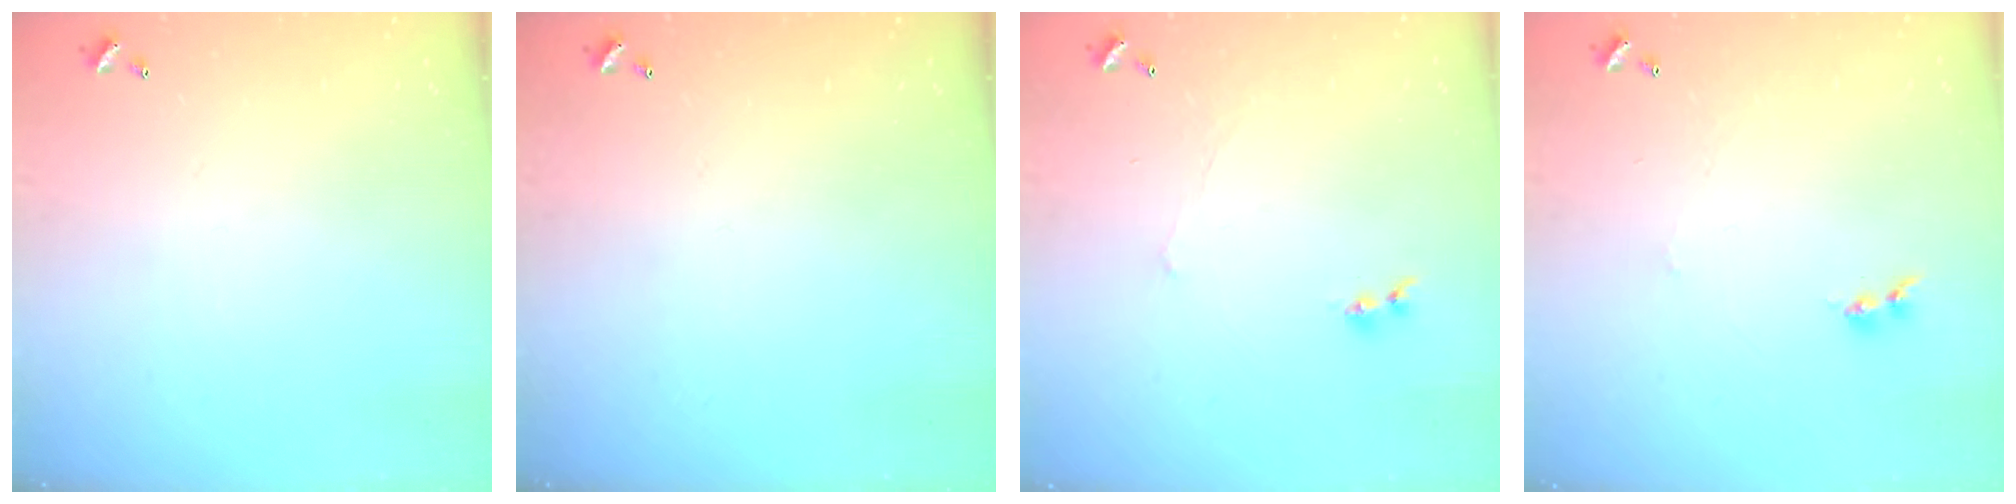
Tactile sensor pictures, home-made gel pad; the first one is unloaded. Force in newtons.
{"total": 0.0}
{"total": 0.7, "press": 0.1, "slide": 0.7}
{"total": 1.1, "press": 0.9, "slide": 0.5}